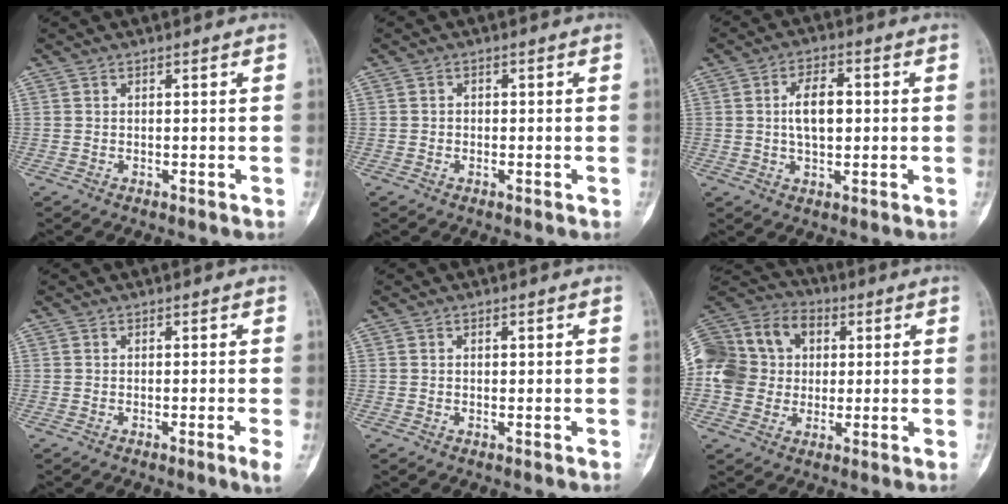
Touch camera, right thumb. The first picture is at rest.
{"total": 0.8, "force": [-0.1, 0.7, 0.2], "torque": [0.003, 0.003, -0.007]}
{"total": 7.6, "force": [0.7, 3.9, 6.4], "torque": [-0.102, 0.007, 0.010]}
{"total": 1.9, "force": [-0.6, -0.3, 1.8], "torque": [-0.031, -0.005, -0.009]}
{"total": 1.0, "force": [0.2, 0.5, 0.8], "torque": [-0.017, 0.000, 0.004]}
{"total": 18.5, "force": [1.8, 15.9, 9.2], "torque": [-0.177, 0.038, 0.034]}